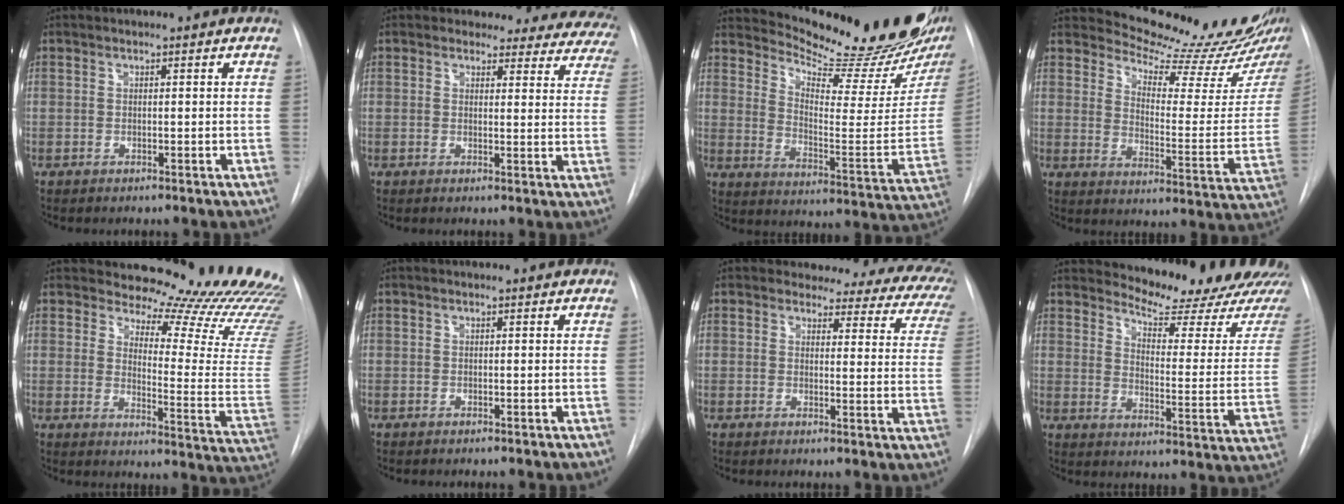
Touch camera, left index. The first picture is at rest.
{"total": 15.7, "force": [14.4, 5.9, 2.2], "torque": [0.002, -0.057, 0.128]}
{"total": 22.0, "force": [19.5, 1.7, 10.1], "torque": [-0.155, -0.109, 0.255]}
{"total": 16.3, "force": [15.5, 0.2, 5.2], "torque": [-0.076, -0.114, 0.194]}
{"total": 22.4, "force": [21.0, 3.9, 6.4], "torque": [-0.073, -0.152, 0.228]}
{"total": 0.0}
{"total": 14.4, "force": [12.6, 5.5, 4.4], "torque": [-0.018, -0.052, 0.102]}
{"total": 17.5, "force": [16.8, 1.2, 4.7], "torque": [-0.063, -0.117, 0.198]}